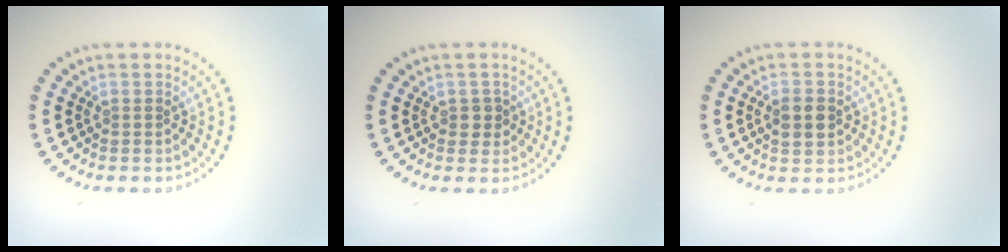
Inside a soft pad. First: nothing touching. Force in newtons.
{"total": 1.2, "press": 1.2, "slide": 0.3}
{"total": 2.9, "press": 2.9, "slide": 0.0}